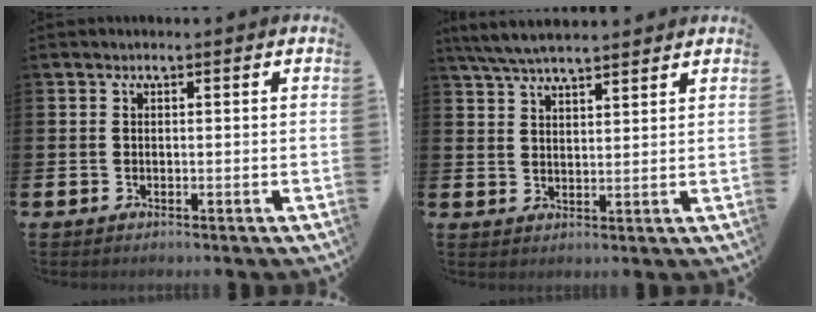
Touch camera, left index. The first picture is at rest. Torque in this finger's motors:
{"motor_torque": [1.03, -1.11, 0.71, 0.21]}